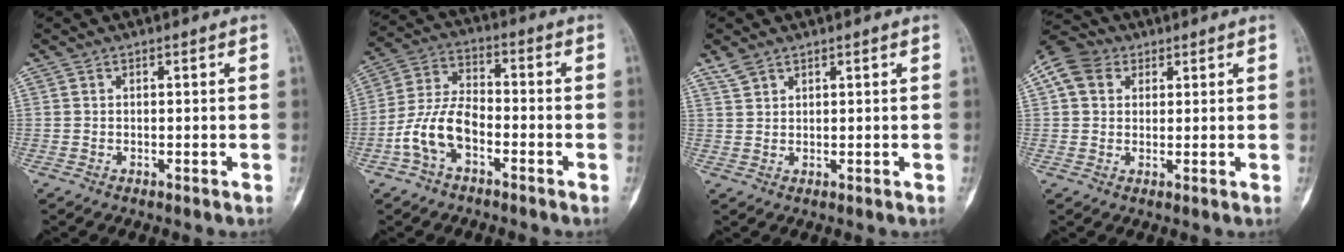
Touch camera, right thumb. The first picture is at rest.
{"total": 9.9, "force": [-4.0, 5.5, 7.1], "torque": [-0.144, 0.038, -0.082]}
{"total": 2.5, "force": [2.0, 1.2, 1.0], "torque": [-0.017, 0.000, 0.045]}
{"total": 7.6, "force": [2.9, 6.1, 3.6], "torque": [-0.057, 0.011, 0.048]}